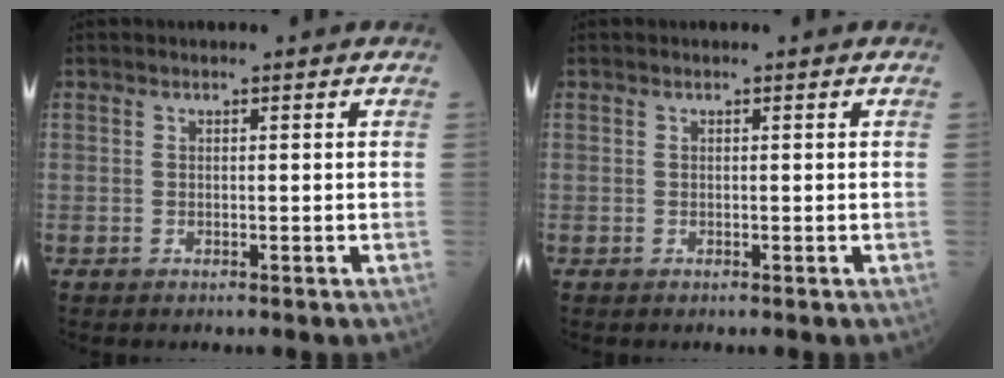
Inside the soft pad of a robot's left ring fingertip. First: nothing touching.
{"total": 0.0}